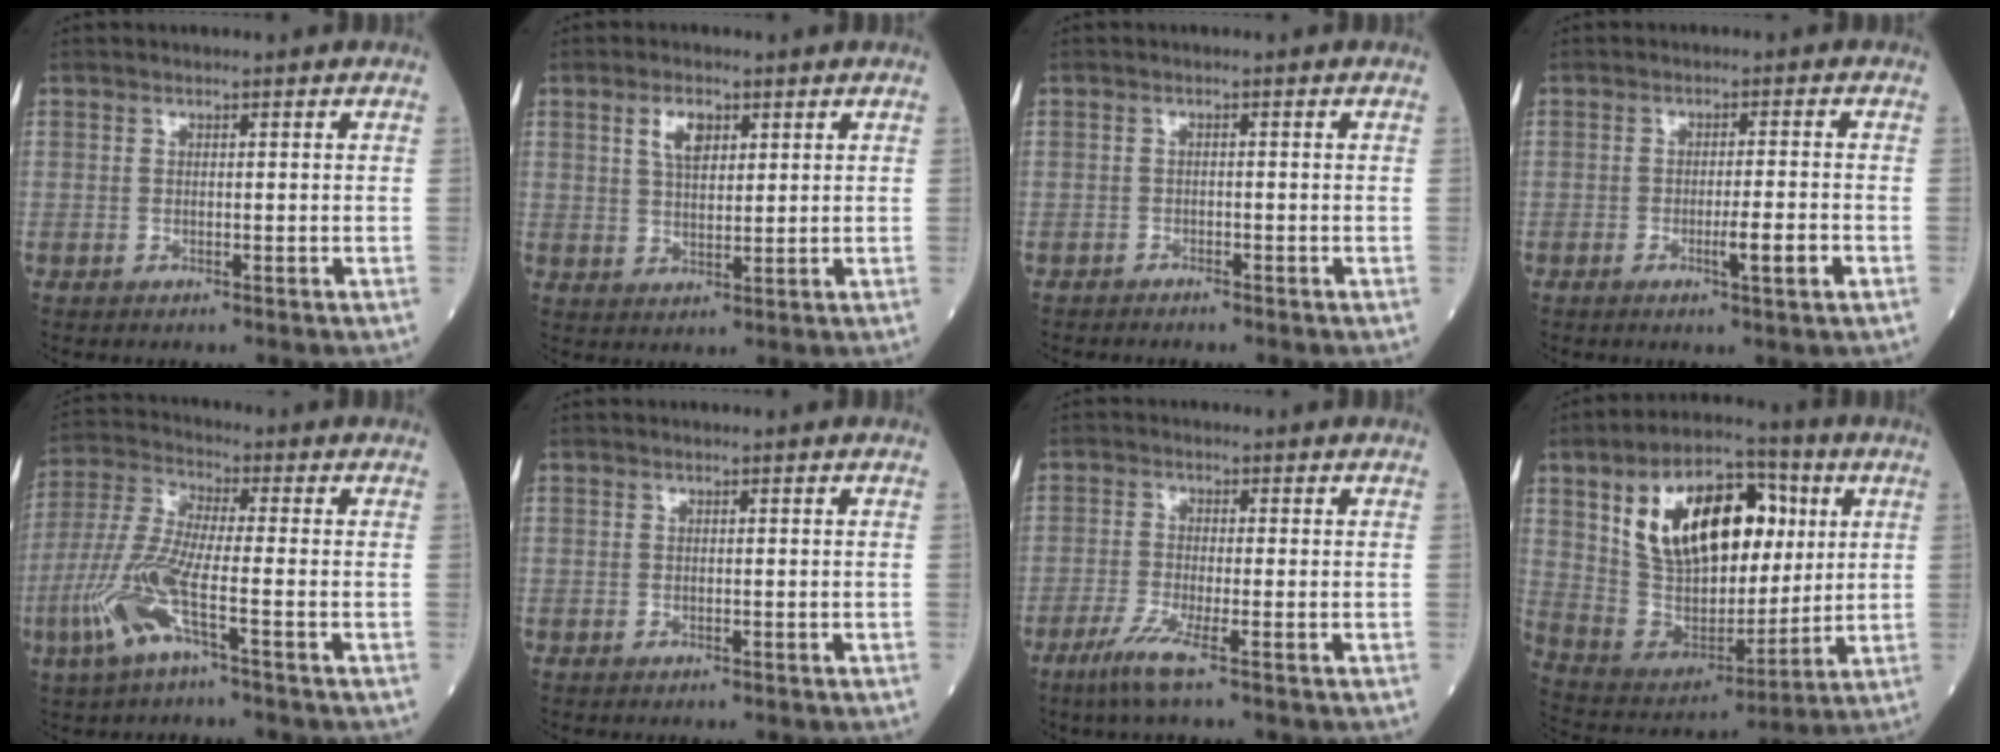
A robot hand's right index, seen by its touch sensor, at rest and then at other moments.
{"total": 4.5, "force": [2.1, 2.1, 3.4], "torque": [-0.064, 0.005, 0.040]}
{"total": 1.7, "force": [-1.5, 0.4, 0.6], "torque": [-0.012, -0.001, -0.019]}
{"total": 3.9, "force": [-1.4, -0.2, 3.7], "torque": [-0.051, -0.004, -0.022]}
{"total": 10.1, "force": [-3.8, 1.0, 9.3], "torque": [-0.215, -0.002, -0.083]}
{"total": 0.0}
{"total": 4.8, "force": [-2.8, -0.3, 3.9], "torque": [-0.084, -0.016, -0.061]}
{"total": 21.2, "force": [6.4, 10.7, 17.2], "torque": [-0.311, 0.035, 0.114]}